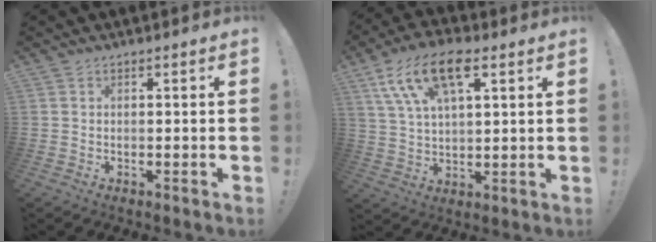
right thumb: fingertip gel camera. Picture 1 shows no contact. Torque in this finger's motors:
{"motor_torque": [1.44, 1.47, 0.45, 0.04, 0.49]}